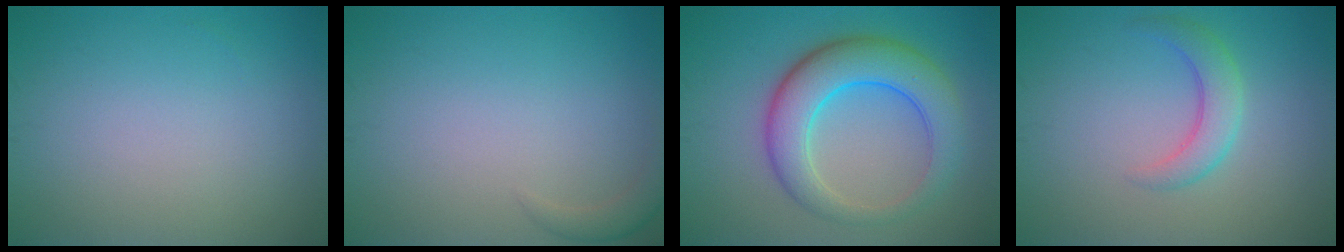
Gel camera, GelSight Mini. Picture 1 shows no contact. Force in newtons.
{"total": 1.4, "press": 1.4, "slide": 0.2}
{"total": 7.1, "press": 7.1, "slide": 0.1}
{"total": 2.9, "press": 2.9, "slide": 0.1}